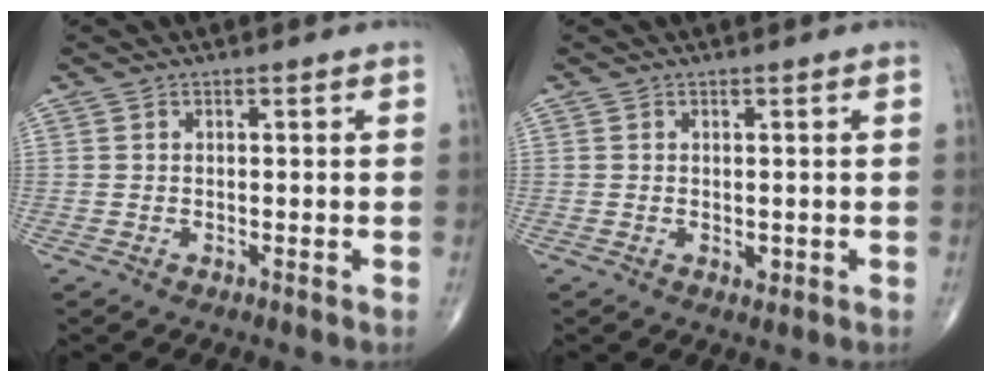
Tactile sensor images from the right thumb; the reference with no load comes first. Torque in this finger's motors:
{"motor_torque": [0.50, 0.64, -0.03, -0.24, 0.02]}